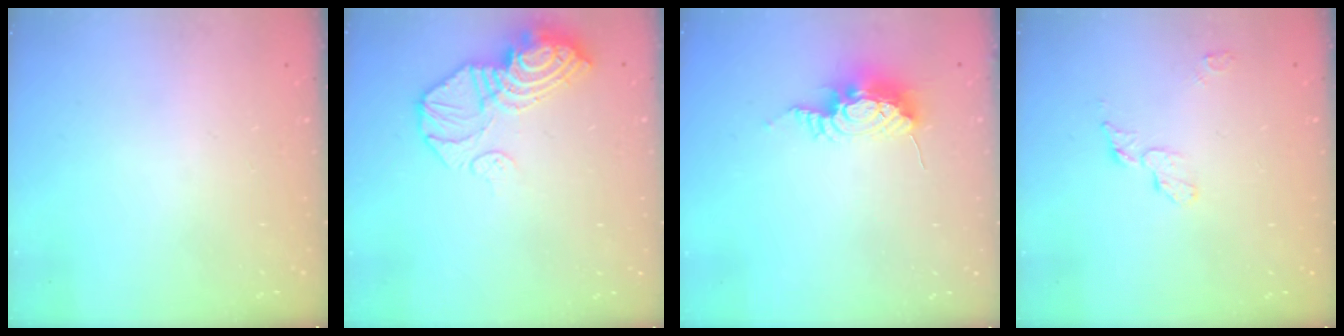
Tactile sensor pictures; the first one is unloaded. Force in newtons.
{"total": 16.7, "press": 16.6, "slide": 2.0}
{"total": 9.1, "press": 9.1, "slide": 1.0}
{"total": 4.8, "press": 4.8, "slide": 0.3}